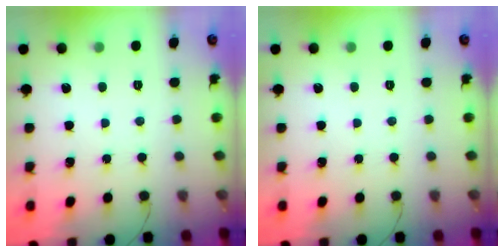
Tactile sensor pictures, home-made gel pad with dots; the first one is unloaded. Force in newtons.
{"total": 0.0}